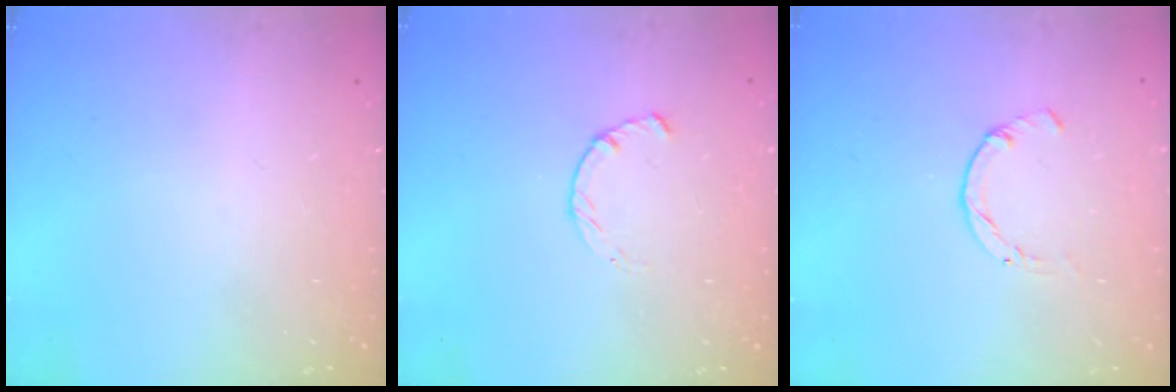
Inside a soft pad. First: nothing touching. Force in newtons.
{"total": 2.2, "press": 2.2, "slide": 0.4}
{"total": 0.0}